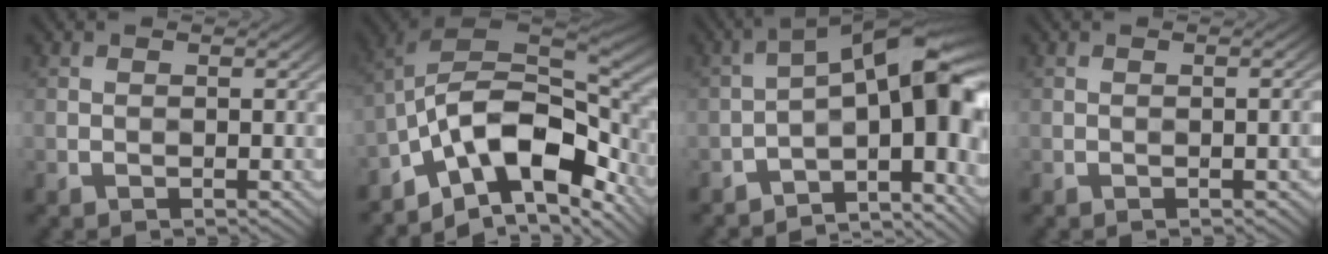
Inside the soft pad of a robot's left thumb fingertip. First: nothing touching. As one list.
[{"total": 14.2, "force": [-3.3, 6.8, 12.0], "torque": [-0.228, 0.000, -0.064]}, {"total": 13.7, "force": [-2.6, 5.8, 12.1], "torque": [-0.143, 0.020, -0.036]}, {"total": 1.5, "force": [-1.1, 0.4, 0.9], "torque": [-0.010, 0.015, -0.011]}]